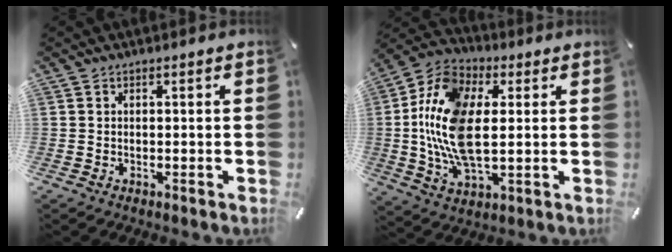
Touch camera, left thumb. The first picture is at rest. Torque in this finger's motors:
{"motor_torque": [2.39, 2.61, 1.43, 0.75, 0.78]}